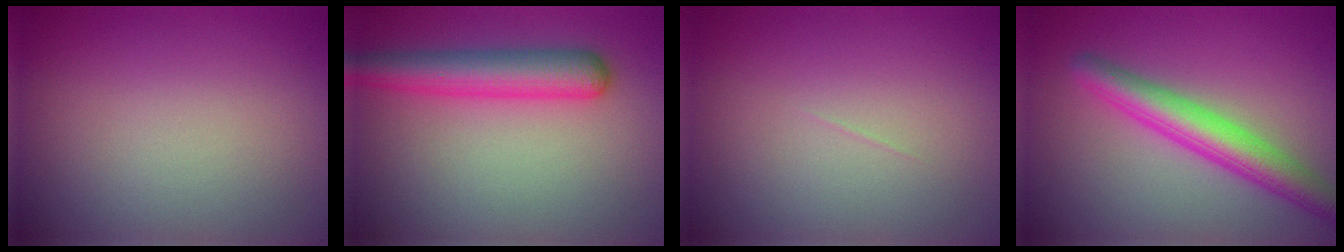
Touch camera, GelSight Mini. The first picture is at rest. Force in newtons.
{"total": 4.9, "press": 4.8, "slide": 0.1}
{"total": 0.0}
{"total": 4.9, "press": 4.9, "slide": 0.2}